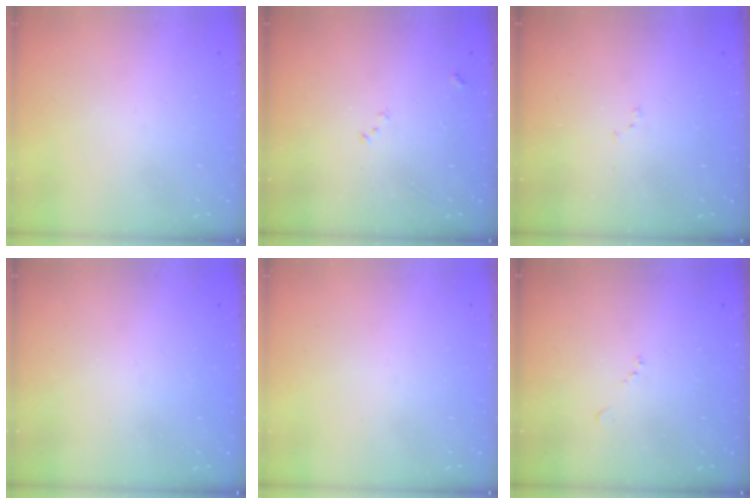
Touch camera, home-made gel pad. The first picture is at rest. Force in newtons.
{"total": 7.6, "press": 7.5, "slide": 0.9}
{"total": 6.7, "press": 6.6, "slide": 0.9}
{"total": 1.0, "press": 1.0, "slide": 0.1}
{"total": 0.0}
{"total": 5.8, "press": 5.7, "slide": 0.7}